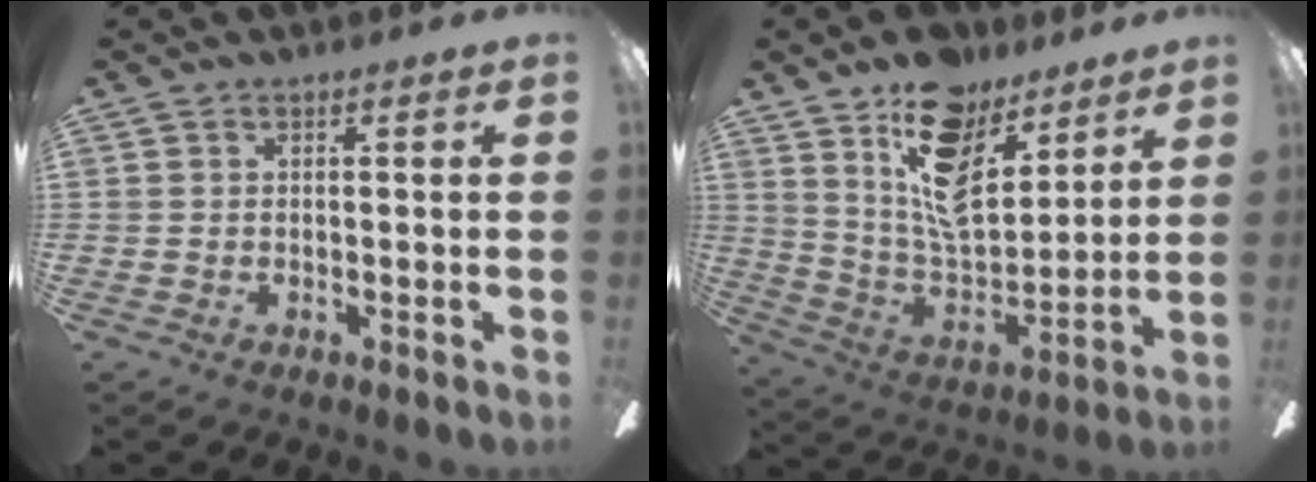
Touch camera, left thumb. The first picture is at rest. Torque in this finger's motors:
{"motor_torque": [0.67, -0.36, 0.16, -0.25, 0.15]}